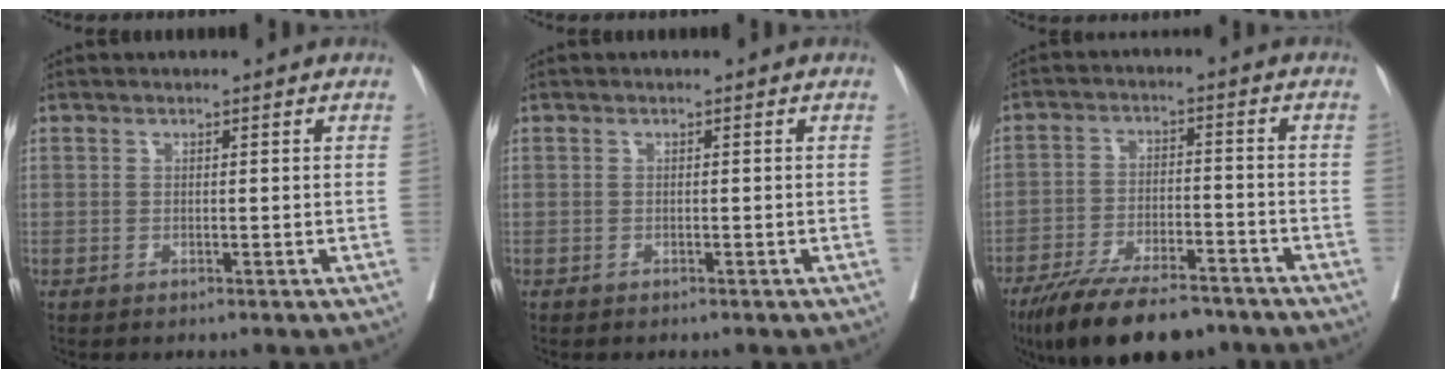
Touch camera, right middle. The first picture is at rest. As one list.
[{"total": 0.0}, {"total": 14.1, "force": [-11.2, 4.2, 7.6], "torque": [-0.123, -0.013, -0.182]}]